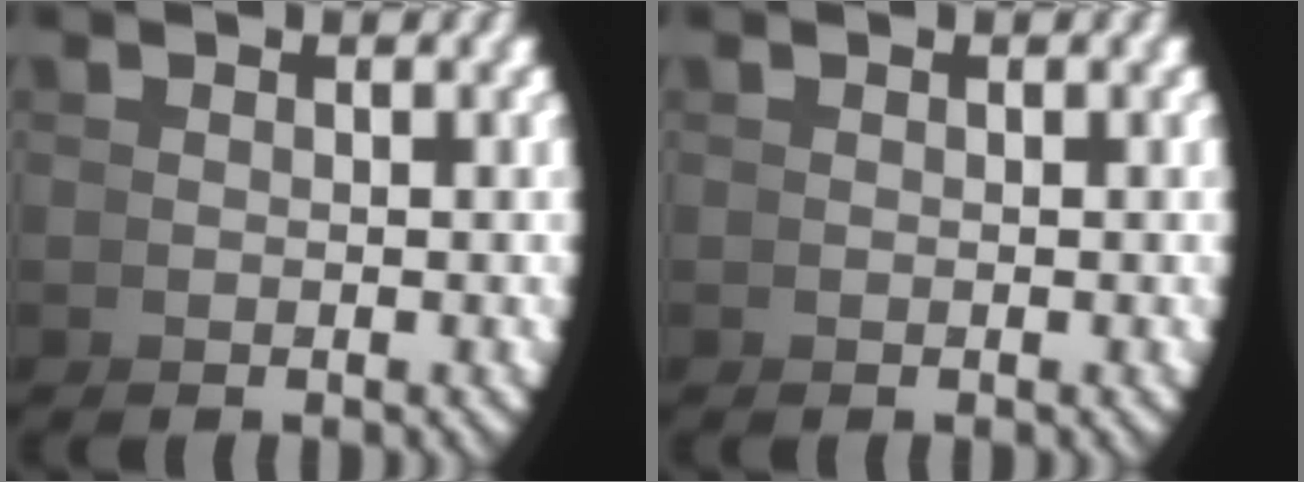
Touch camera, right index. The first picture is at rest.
{"total": 0.0}